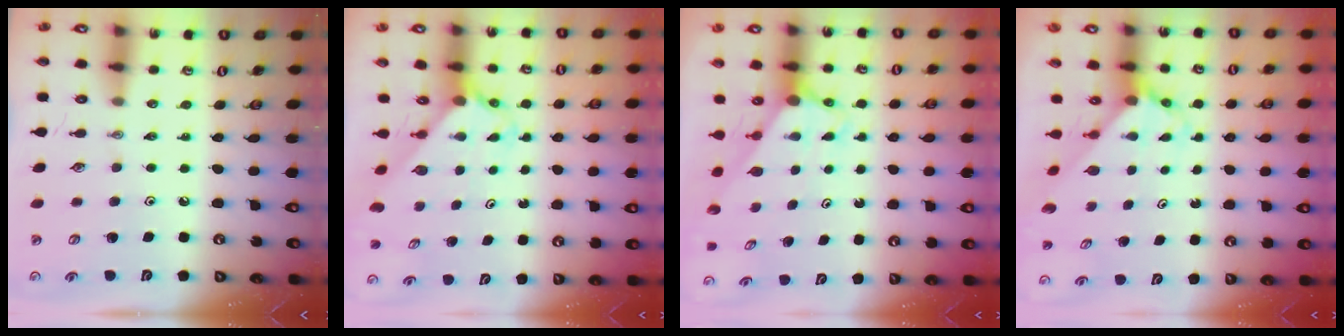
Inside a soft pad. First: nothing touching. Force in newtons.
{"total": 2.4, "press": 2.4, "slide": 0.2}
{"total": 2.7, "press": 2.7, "slide": 0.0}
{"total": 3.5, "press": 3.5, "slide": 0.3}